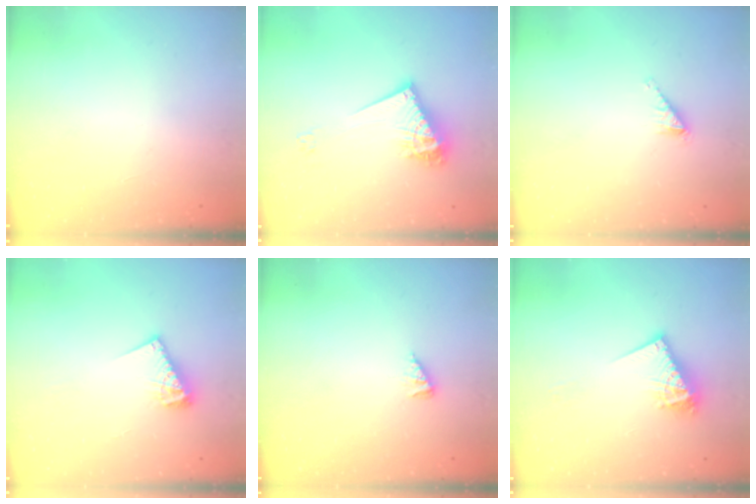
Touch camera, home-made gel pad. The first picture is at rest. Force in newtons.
{"total": 13.7, "press": 13.6, "slide": 1.3}
{"total": 0.8, "press": 0.8, "slide": 0.1}
{"total": 8.2, "press": 8.2, "slide": 0.7}
{"total": 2.5, "press": 2.5, "slide": 0.4}
{"total": 10.3, "press": 10.3, "slide": 1.0}